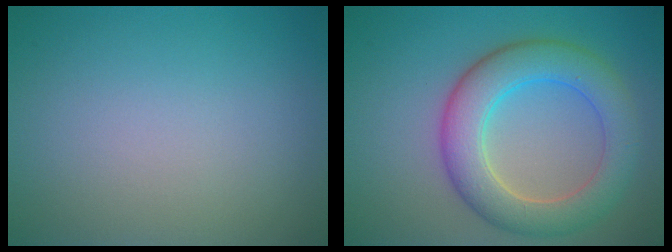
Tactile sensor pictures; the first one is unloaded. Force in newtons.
{"total": 6.6, "press": 6.6, "slide": 0.1}